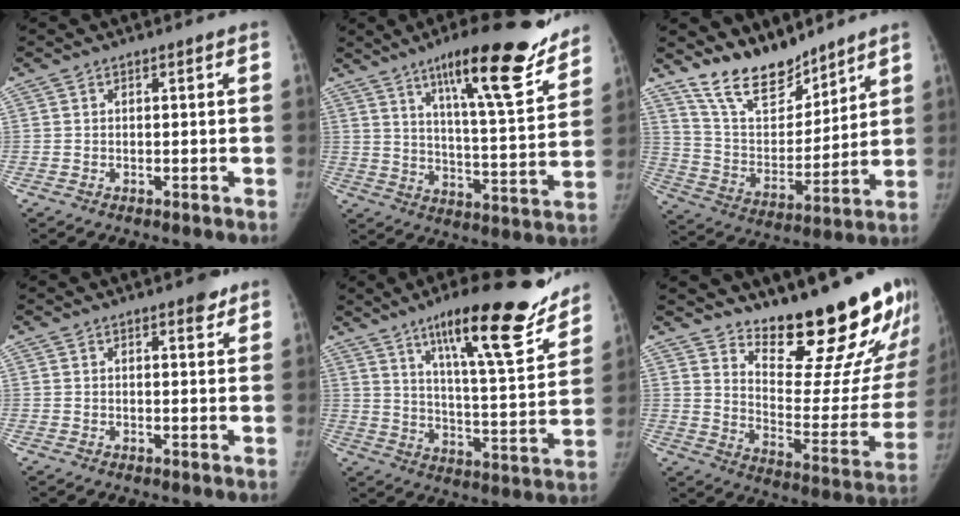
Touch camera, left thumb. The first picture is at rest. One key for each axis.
{"total": 21.0, "fx": 14.5, "fy": 3.9, "fz": 14.7, "tx": -0.186, "ty": -0.072, "tz": 0.223}
{"total": 14.1, "fx": 12.1, "fy": 5.3, "fz": 4.9, "tx": -0.051, "ty": -0.078, "tz": 0.234}
{"total": 2.5, "fx": 1.7, "fy": 1.0, "fz": 1.5, "tx": -0.010, "ty": -0.008, "tz": 0.020}
{"total": 22.2, "fx": 15.4, "fy": 4.3, "fz": 15.5, "tx": -0.198, "ty": -0.075, "tz": 0.239}
{"total": 24.1, "fx": 20.2, "fy": 5.9, "fz": 11.7, "tx": -0.125, "ty": -0.177, "tz": 0.274}